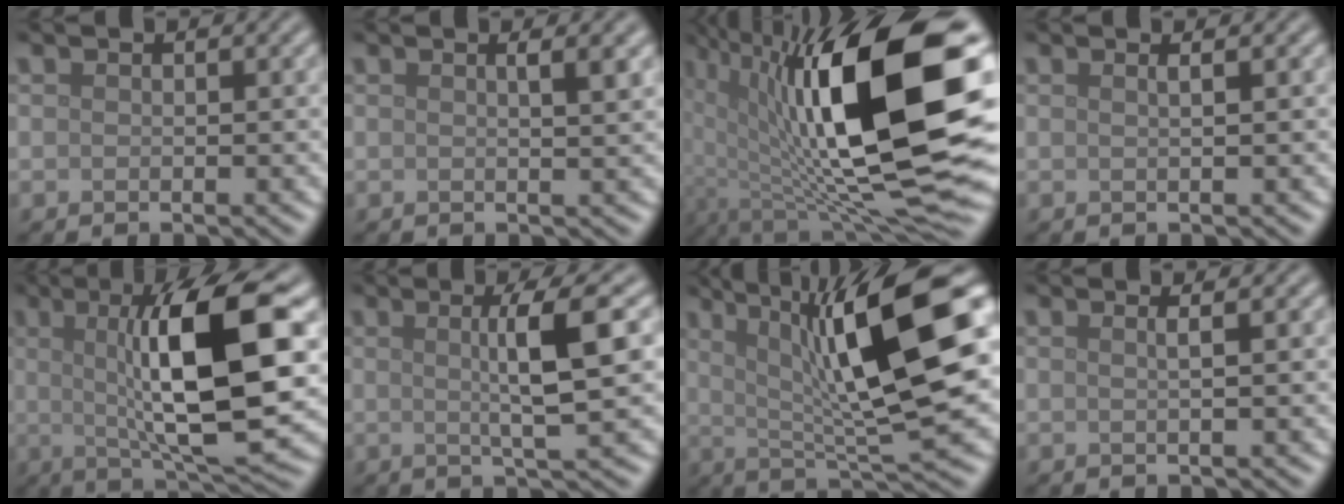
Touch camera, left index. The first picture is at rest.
{"total": 2.3, "force": [0.8, 0.7, 2.1], "torque": [-0.018, 0.006, 0.007]}
{"total": 18.0, "force": [2.6, 6.2, 16.7], "torque": [-0.279, -0.006, 0.051]}
{"total": 1.1, "force": [0.5, 0.5, 0.9], "torque": [-0.006, 0.001, -0.002]}
{"total": 11.5, "force": [1.5, 2.5, 11.2], "torque": [-0.156, 0.002, 0.028]}
{"total": 5.9, "force": [0.9, 0.8, 5.7], "torque": [-0.091, 0.009, 0.015]}
{"total": 14.0, "force": [3.1, 3.6, 13.2], "torque": [-0.188, 0.013, 0.044]}
{"total": 1.5, "force": [0.5, 0.6, 1.3], "torque": [-0.011, 0.001, -0.008]}